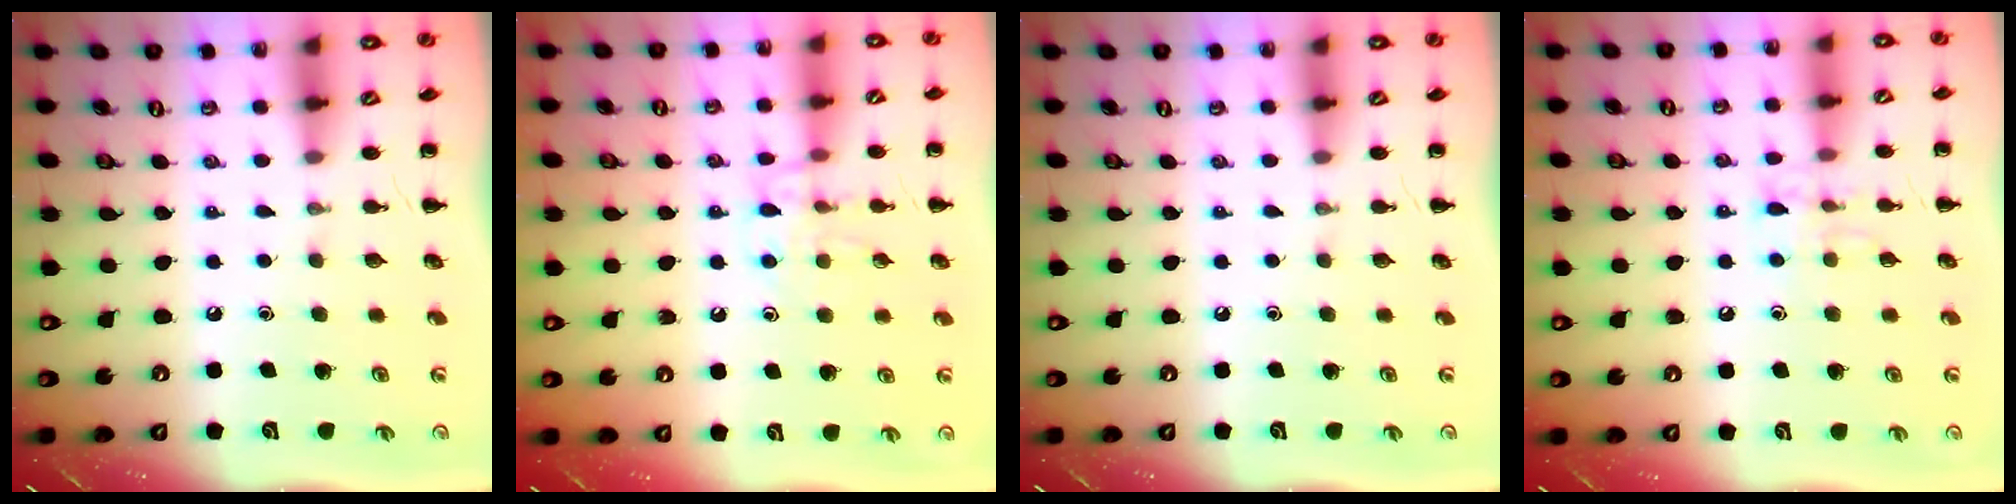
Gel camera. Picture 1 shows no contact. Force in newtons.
{"total": 9.2, "press": 9.1, "slide": 0.8}
{"total": 0.0}
{"total": 7.1, "press": 7.0, "slide": 1.0}